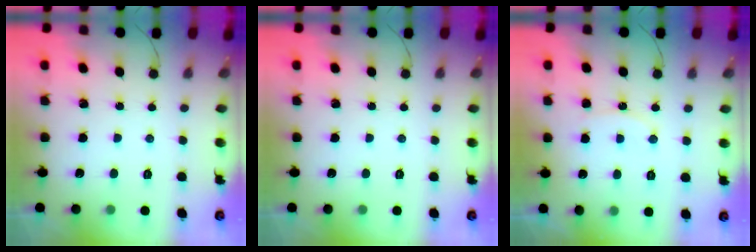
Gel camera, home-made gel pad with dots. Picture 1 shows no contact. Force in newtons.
{"total": 0.0}
{"total": 7.3, "press": 6.9, "slide": 2.5}